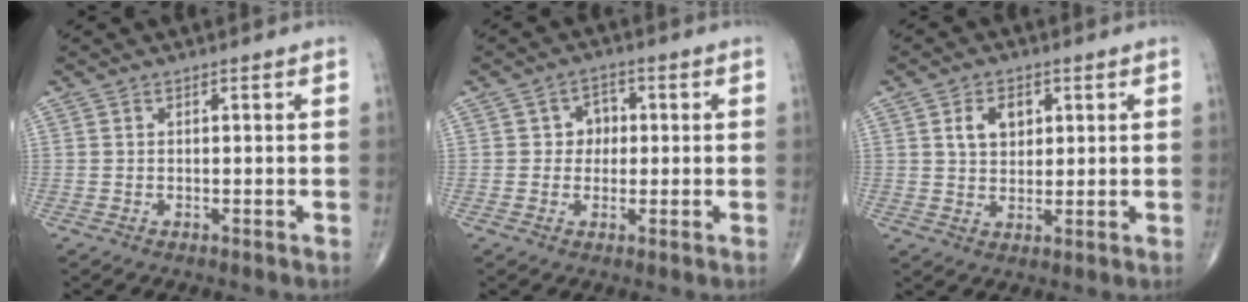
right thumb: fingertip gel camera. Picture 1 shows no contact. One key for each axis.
{"total": 4.0, "fx": 0.3, "fy": 3.5, "fz": 1.9, "tx": 0.001, "ty": 0.009, "tz": -0.002}
{"total": 5.6, "fx": 2.0, "fy": 3.9, "fz": 3.6, "tx": -0.041, "ty": -0.006, "tz": 0.034}